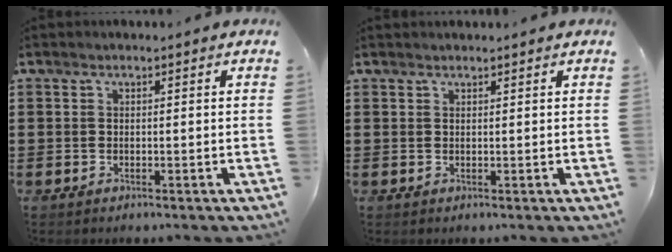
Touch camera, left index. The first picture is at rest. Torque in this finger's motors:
{"motor_torque": [0.19, -0.20, -0.07, -0.04]}